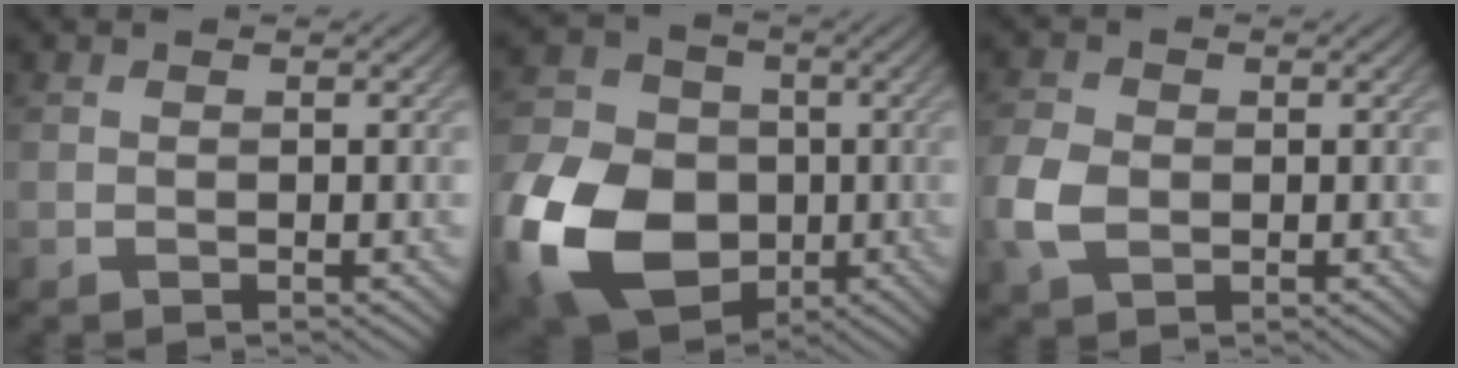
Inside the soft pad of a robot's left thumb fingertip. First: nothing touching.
{"total": 18.2, "force": [-5.5, 13.5, 10.8], "torque": [-0.280, -0.032, -0.104]}
{"total": 5.2, "force": [-0.9, 3.9, 3.4], "torque": [-0.096, -0.004, -0.024]}